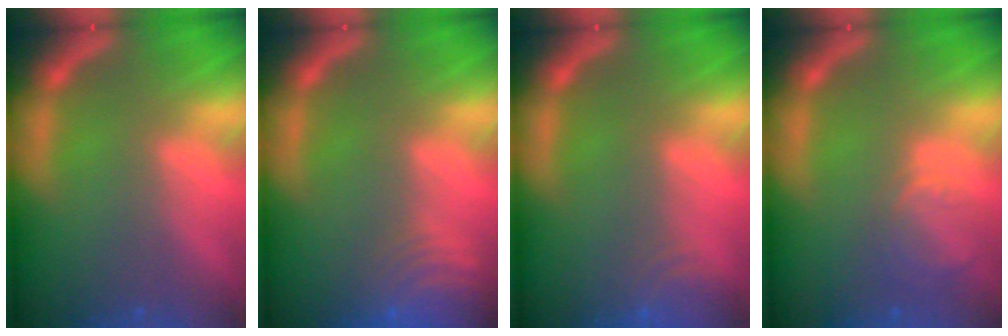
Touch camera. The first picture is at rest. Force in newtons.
{"total": 8.0}
{"total": 3.0}
{"total": 2.9}